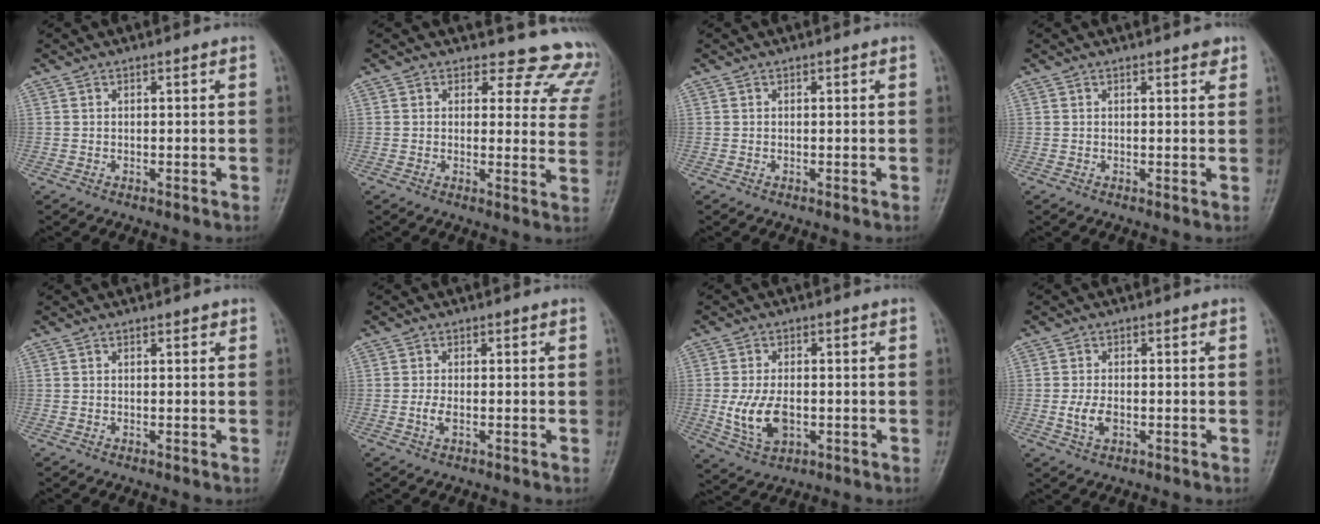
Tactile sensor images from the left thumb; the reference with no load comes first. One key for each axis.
{"total": 13.1, "fx": 11.9, "fy": 5.1, "fz": 1.2, "tx": 0.037, "ty": -0.097, "tz": 0.097}
{"total": 0.0}
{"total": 1.7, "fx": 1.2, "fy": 0.6, "fz": 1.0, "tx": -0.006, "ty": -0.004, "tz": 0.011}
{"total": 0.6, "fx": 0.4, "fy": 0.4, "fz": 0.2, "tx": 0.000, "ty": -0.001, "tz": 0.001}
{"total": 2.0, "fx": -0.4, "fy": 0.9, "fz": 1.7, "tx": -0.039, "ty": 0.000, "tz": -0.010}
{"total": 8.3, "fx": -1.3, "fy": 5.1, "fz": 6.4, "tx": -0.119, "ty": -0.004, "tz": -0.017}
{"total": 3.8, "fx": -0.8, "fy": 2.3, "fz": 2.8, "tx": -0.056, "ty": 0.001, "tz": -0.016}